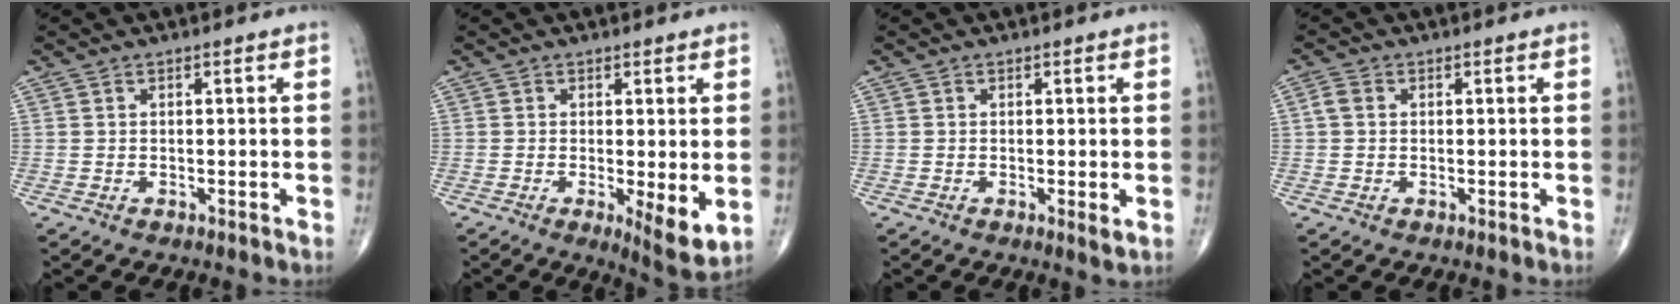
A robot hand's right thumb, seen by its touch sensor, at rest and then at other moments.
{"total": 6.2, "force": [-0.7, 1.7, 5.9], "torque": [-0.090, -0.021, -0.010]}
{"total": 1.5, "force": [-0.2, 0.3, 1.4], "torque": [-0.025, -0.007, -0.005]}
{"total": 2.0, "force": [0.2, 1.6, 1.2], "torque": [-0.024, 0.007, 0.000]}